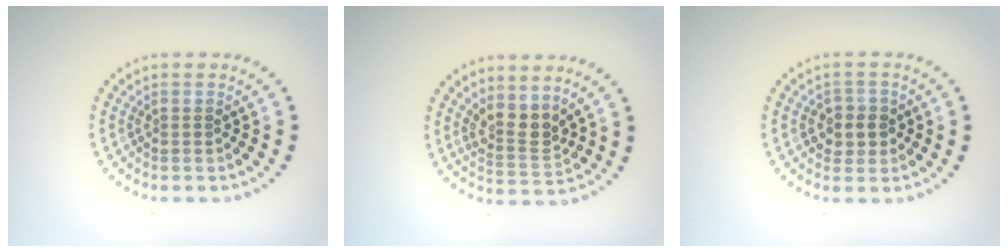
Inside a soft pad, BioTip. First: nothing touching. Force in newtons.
{"total": 2.9, "press": 2.4, "slide": 1.6}
{"total": 2.3, "press": 2.2, "slide": 0.8}